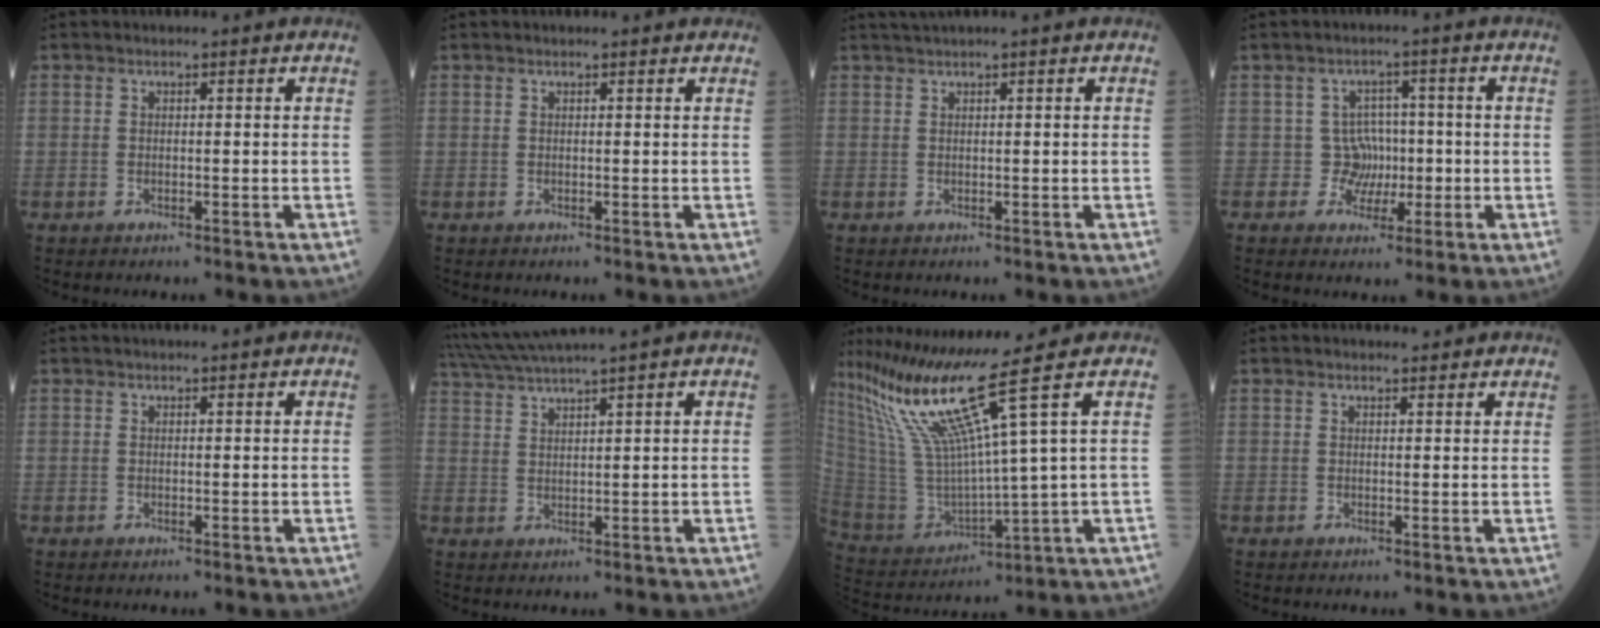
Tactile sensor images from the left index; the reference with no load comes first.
{"total": 1.3, "force": [1.2, 0.2, 0.5], "torque": [-0.009, 0.011, 0.009]}
{"total": 1.6, "force": [1.1, -0.3, 1.1], "torque": [-0.024, 0.013, 0.026]}
{"total": 4.0, "force": [-0.6, 3.9, 0.4], "torque": [0.009, 0.009, -0.010]}
{"total": 0.0}
{"total": 6.0, "force": [5.0, -1.9, 2.7], "torque": [-0.058, 0.012, 0.099]}
{"total": 15.0, "force": [9.4, -3.1, 11.3], "torque": [-0.220, -0.006, 0.188]}
{"total": 1.2, "force": [1.2, 0.1, 0.1], "torque": [-0.005, 0.003, 0.016]}